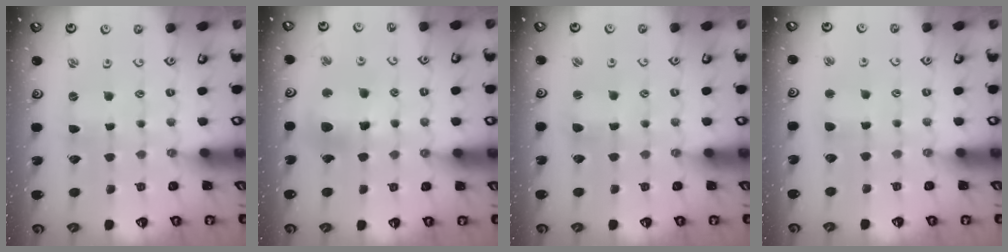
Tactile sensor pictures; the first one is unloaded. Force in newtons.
{"total": 11.5, "press": 11.4, "slide": 1.7}
{"total": 2.6, "press": 2.5, "slide": 0.3}
{"total": 3.9, "press": 3.9, "slide": 0.2}